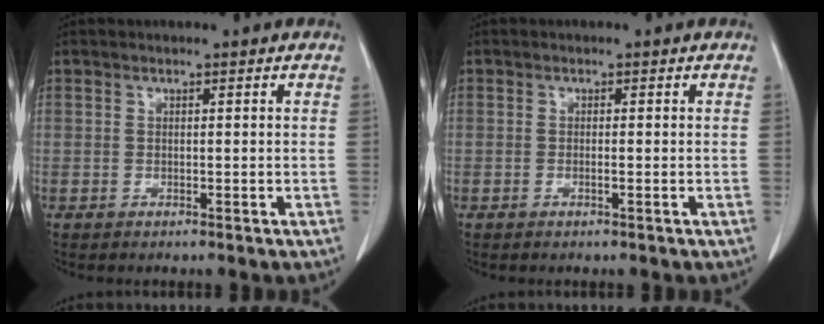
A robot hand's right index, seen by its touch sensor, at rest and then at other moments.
{"total": 0.5, "force": [-0.2, -0.1, 0.5], "torque": [-0.011, 0.000, 0.000]}